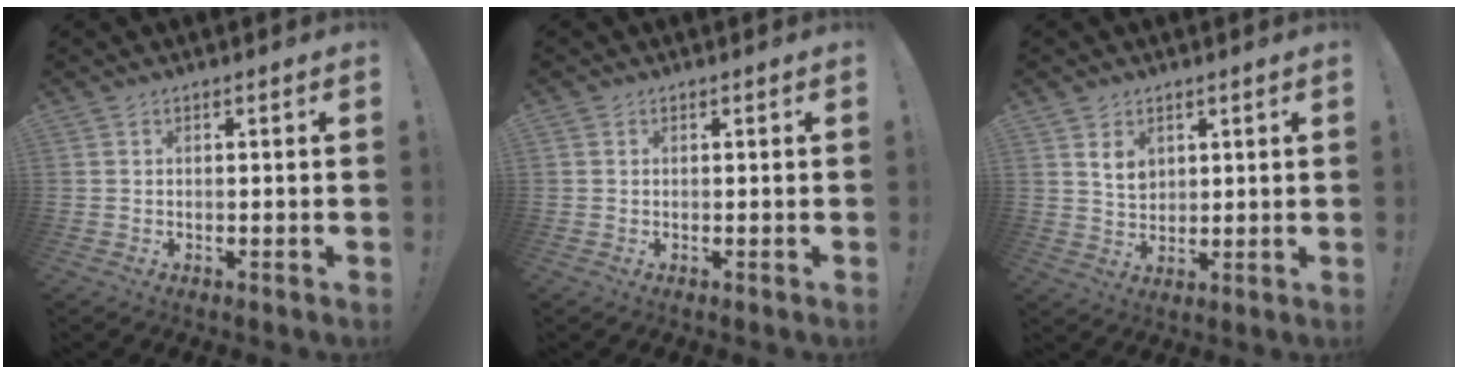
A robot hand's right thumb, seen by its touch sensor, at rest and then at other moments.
{"total": 0.8, "force": [0.4, 0.7, 0.0], "torque": [0.008, -0.002, 0.006]}
{"total": 5.7, "force": [2.7, 4.3, 2.6], "torque": [-0.038, -0.009, 0.051]}